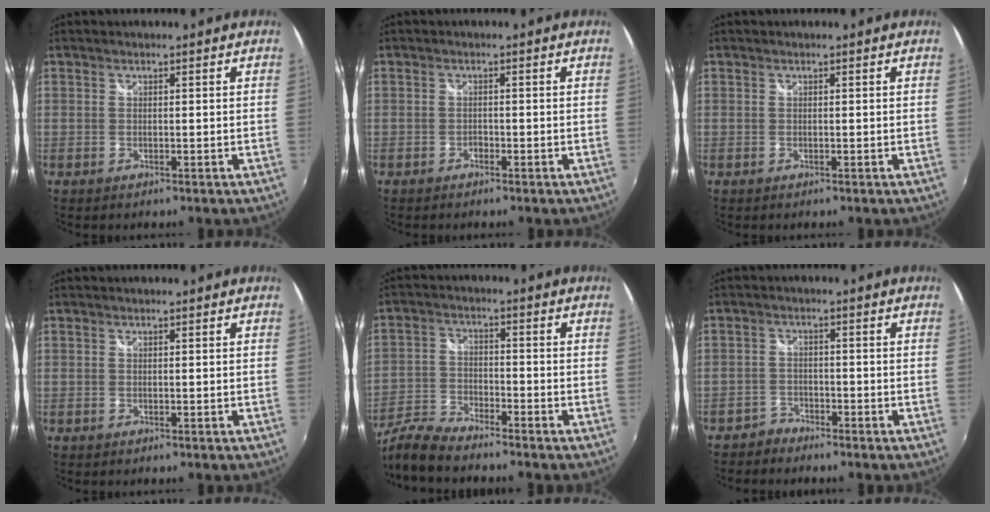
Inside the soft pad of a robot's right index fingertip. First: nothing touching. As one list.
[{"total": 1.0, "force": [-0.8, 0.5, 0.2], "torque": [-0.007, -0.002, -0.014]}, {"total": 0.0}, {"total": 0.0}, {"total": 9.0, "force": [-7.9, 1.8, 3.8], "torque": [-0.093, -0.006, -0.163]}, {"total": 3.0, "force": [-2.6, 1.5, -0.3], "torque": [-0.003, 0.008, -0.055]}]